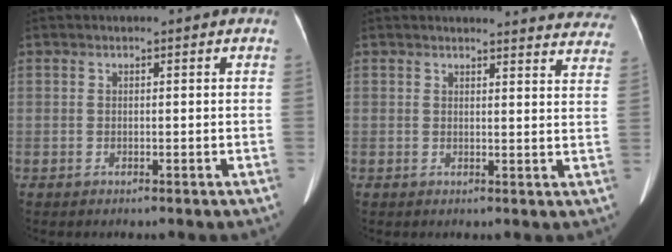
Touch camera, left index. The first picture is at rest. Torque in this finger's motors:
{"motor_torque": [0.01, -0.44, -0.32, -0.20]}